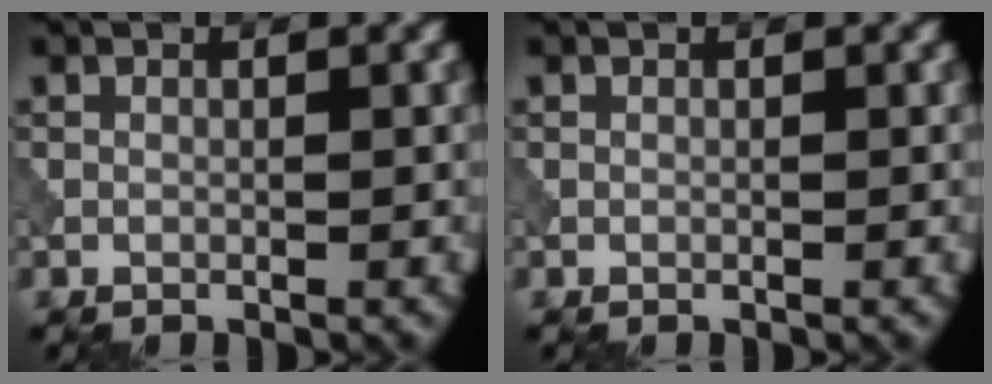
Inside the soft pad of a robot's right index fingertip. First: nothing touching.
{"total": 0.0}